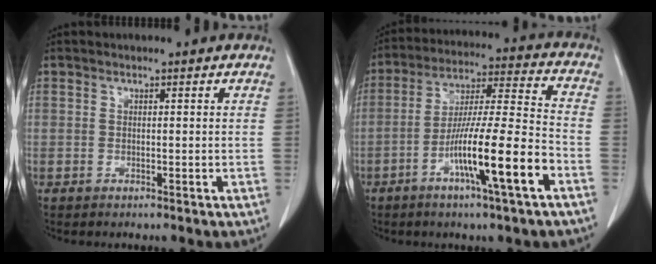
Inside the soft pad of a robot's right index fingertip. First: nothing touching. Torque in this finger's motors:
{"motor_torque": [1.70, -0.44, 0.86, 0.21]}